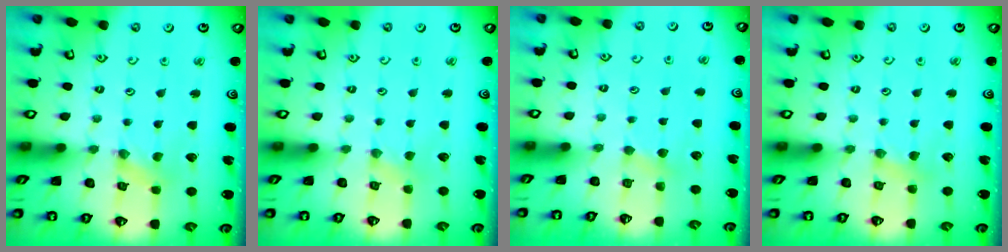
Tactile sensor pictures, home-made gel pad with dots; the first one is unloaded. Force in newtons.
{"total": 0.8, "press": 0.8, "slide": 0.3}
{"total": 3.7, "press": 3.7, "slide": 0.5}
{"total": 3.2, "press": 3.2, "slide": 0.5}